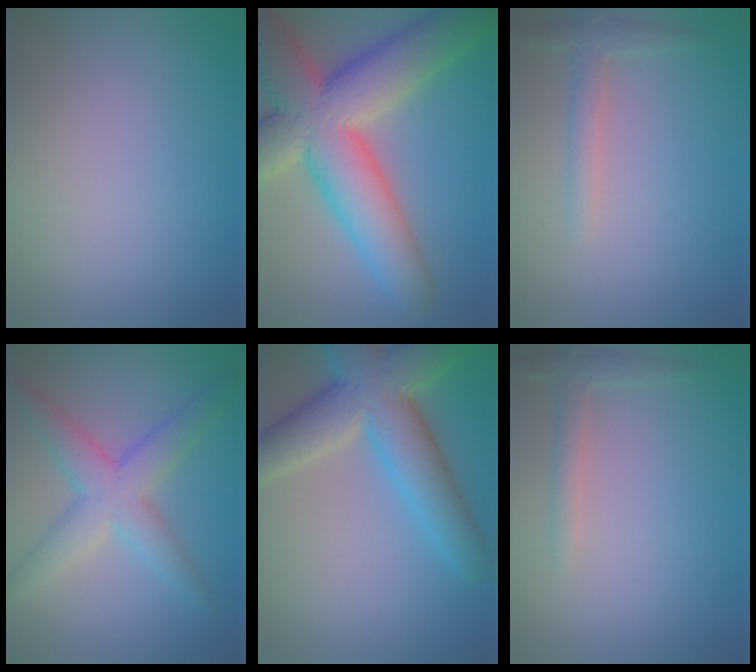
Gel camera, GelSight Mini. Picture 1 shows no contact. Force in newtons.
{"total": 13.1, "press": 13.1, "slide": 0.8}
{"total": 1.8, "press": 1.7, "slide": 0.1}
{"total": 4.6, "press": 4.6, "slide": 0.1}
{"total": 9.1, "press": 9.0, "slide": 0.6}
{"total": 1.5, "press": 1.5, "slide": 0.1}